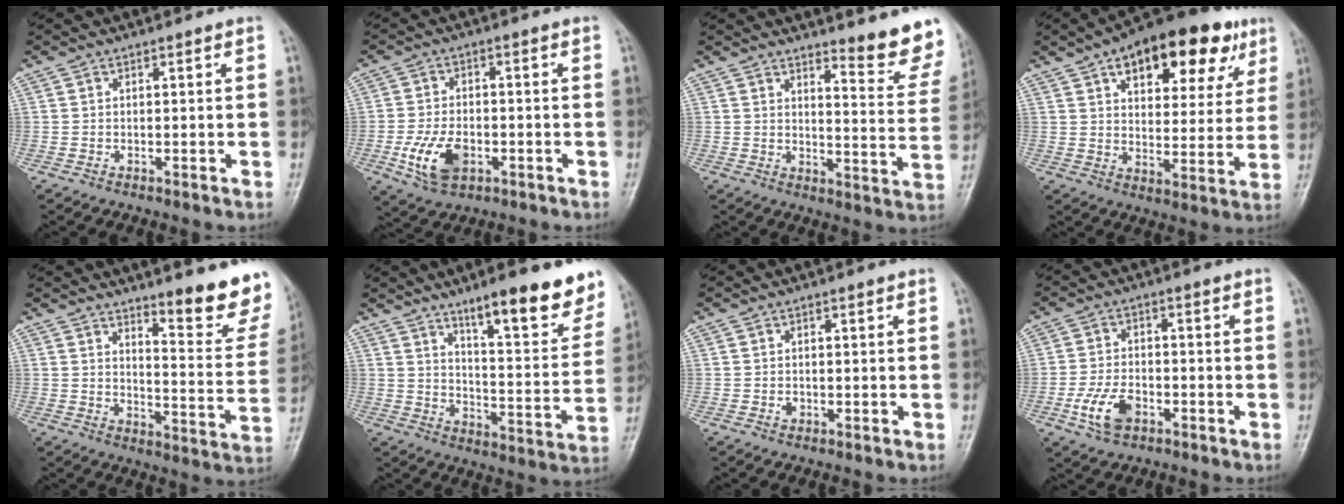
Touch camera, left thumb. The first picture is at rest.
{"total": 8.7, "force": [-2.9, 5.3, 6.3], "torque": [-0.116, 0.007, -0.047]}
{"total": 11.5, "force": [9.7, 1.7, 5.9], "torque": [-0.045, -0.086, 0.112]}
{"total": 21.6, "force": [11.1, 10.3, 15.4], "torque": [-0.179, -0.010, 0.160]}
{"total": 14.5, "force": [10.6, 2.9, 9.5], "torque": [-0.087, -0.087, 0.143]}
{"total": 17.8, "force": [12.1, 3.9, 12.5], "torque": [-0.133, -0.071, 0.180]}
{"total": 1.0, "force": [-0.2, 0.8, 0.5], "torque": [-0.003, 0.001, -0.003]}
{"total": 6.9, "force": [-3.0, 4.1, 4.7], "torque": [-0.092, 0.012, -0.056]}